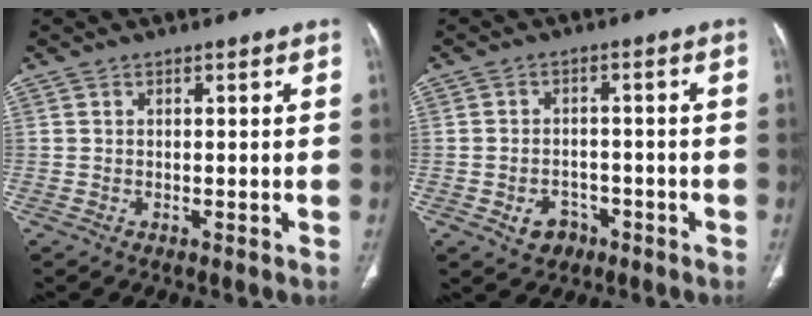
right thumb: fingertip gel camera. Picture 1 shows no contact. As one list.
[{"total": 4.7, "force": [-2.3, 3.6, 1.9], "torque": [-0.016, 0.021, -0.027]}]